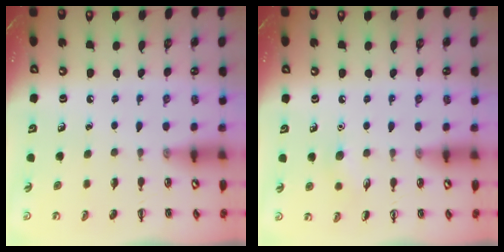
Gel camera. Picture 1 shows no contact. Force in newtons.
{"total": 5.2, "press": 4.9, "slide": 1.6}